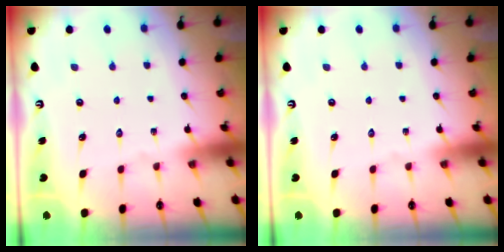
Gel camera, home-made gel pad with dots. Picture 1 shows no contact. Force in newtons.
{"total": 0.0}